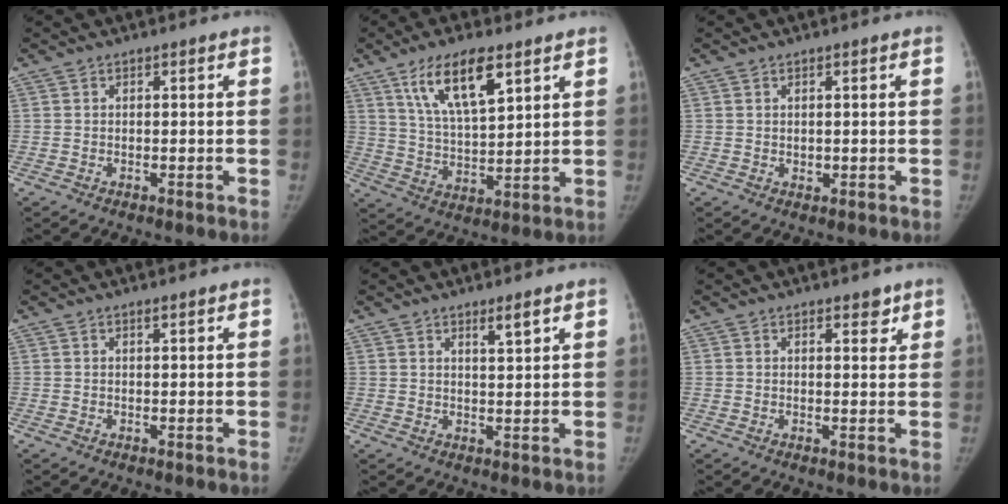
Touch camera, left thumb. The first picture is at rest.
{"total": 12.5, "force": [7.0, 4.3, 9.4], "torque": [-0.153, -0.030, 0.133]}
{"total": 0.9, "force": [0.2, 0.7, 0.5], "torque": [-0.003, -0.002, 0.005]}
{"total": 0.6, "force": [0.4, 0.1, 0.4], "torque": [-0.006, -0.001, 0.006]}
{"total": 2.5, "force": [1.8, 0.1, 1.7], "torque": [-0.025, -0.017, 0.031]}
{"total": 2.5, "force": [1.7, 1.2, 1.4], "torque": [-0.005, -0.010, 0.022]}